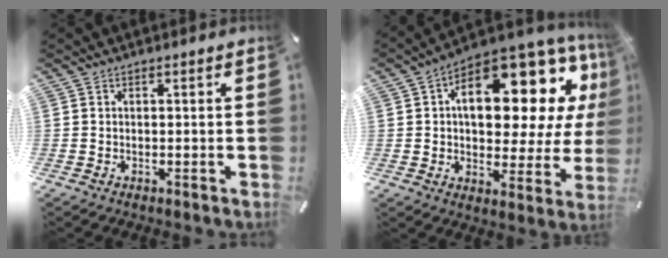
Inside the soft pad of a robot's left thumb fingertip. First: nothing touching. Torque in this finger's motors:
{"motor_torque": [2.50, 2.51, 1.51, -1.26, 0.25]}